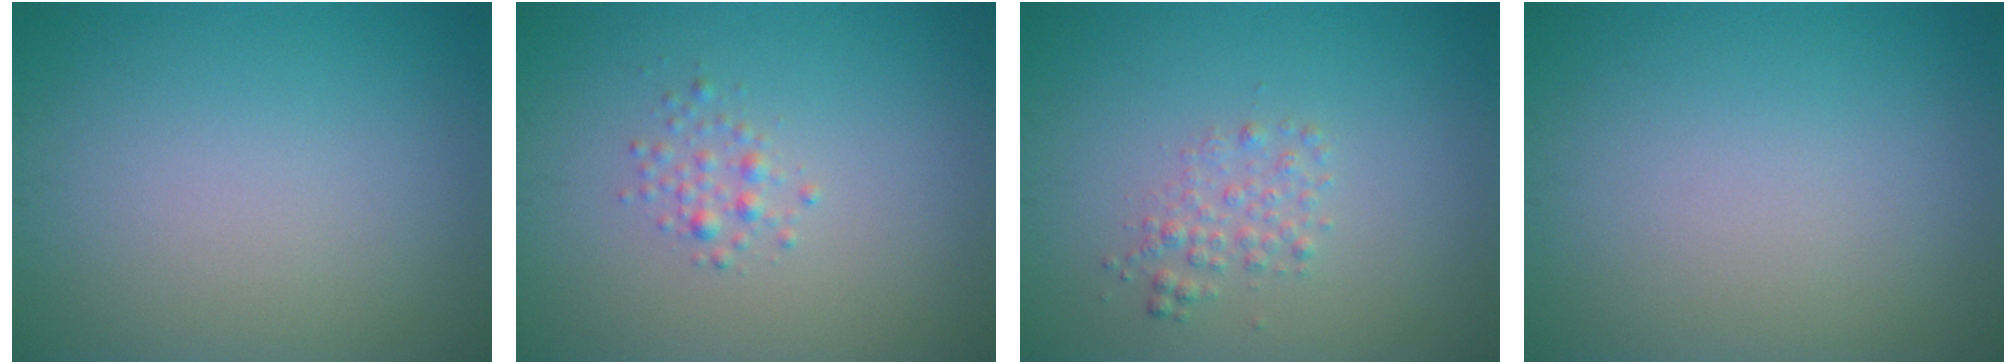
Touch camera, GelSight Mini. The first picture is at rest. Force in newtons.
{"total": 1.3, "press": 1.3, "slide": 0.0}
{"total": 1.6, "press": 1.6, "slide": 0.0}
{"total": 0.0}